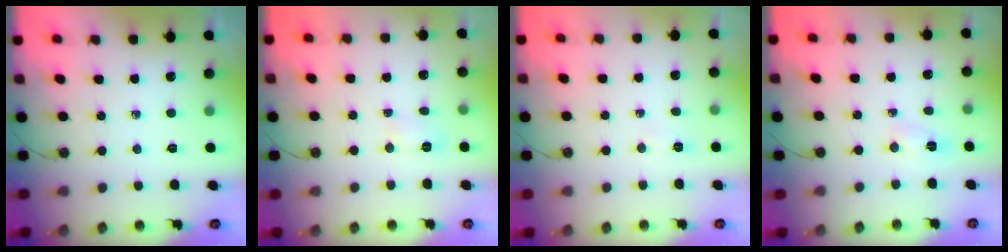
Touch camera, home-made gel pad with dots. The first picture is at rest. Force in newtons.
{"total": 3.9, "press": 3.8, "slide": 0.5}
{"total": 4.5, "press": 2.4, "slide": 3.8}
{"total": 2.2, "press": 2.2, "slide": 0.2}